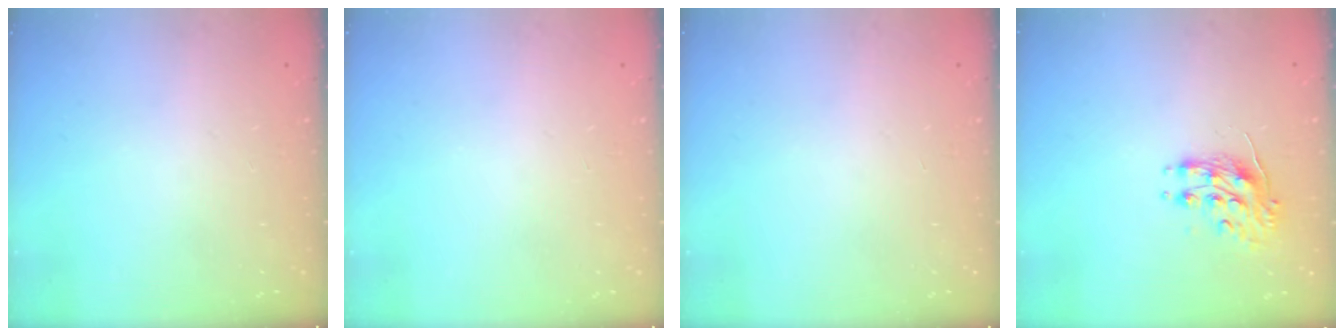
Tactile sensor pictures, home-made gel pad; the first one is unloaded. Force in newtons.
{"total": 0.0}
{"total": 0.0}
{"total": 8.4, "press": 8.3, "slide": 0.4}